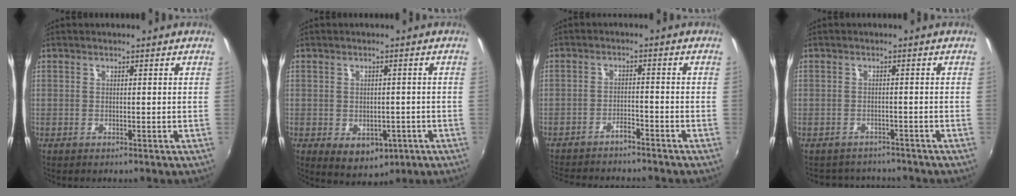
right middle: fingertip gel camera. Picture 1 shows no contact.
{"total": 6.5, "force": [-2.0, 4.6, 4.2], "torque": [-0.067, -0.014, -0.017]}
{"total": 8.2, "force": [-7.5, 1.5, 3.0], "torque": [-0.076, 0.002, -0.116]}
{"total": 4.9, "force": [-4.4, 2.0, 0.5], "torque": [-0.018, 0.003, -0.066]}